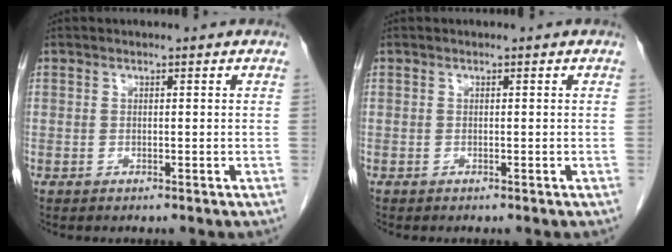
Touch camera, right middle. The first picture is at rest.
{"total": 0.0}